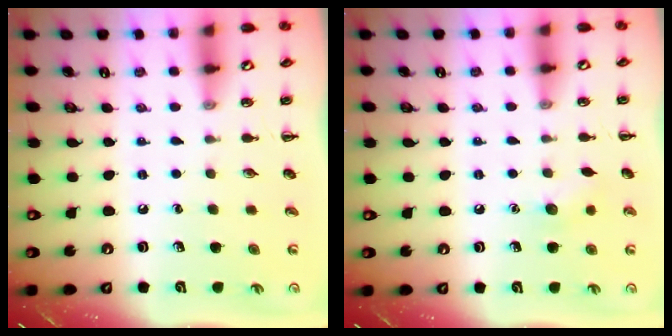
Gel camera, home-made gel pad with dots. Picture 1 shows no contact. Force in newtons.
{"total": 6.0, "press": 5.8, "slide": 1.4}